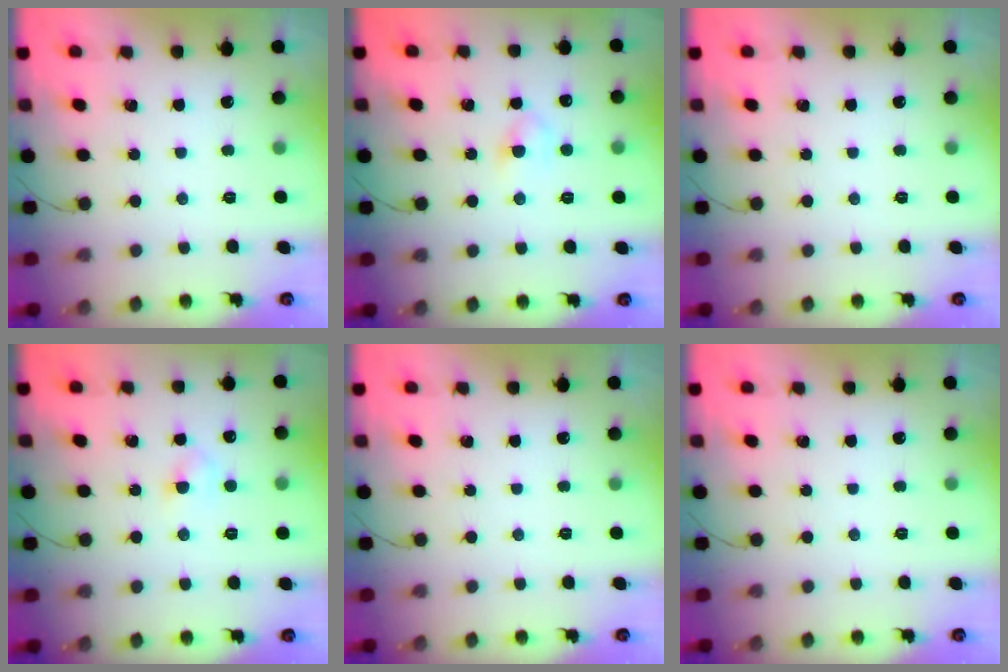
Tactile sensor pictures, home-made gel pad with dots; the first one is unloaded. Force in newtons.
{"total": 3.9, "press": 3.7, "slide": 1.3}
{"total": 0.0}
{"total": 3.2, "press": 3.0, "slide": 1.2}
{"total": 0.0}
{"total": 0.0}